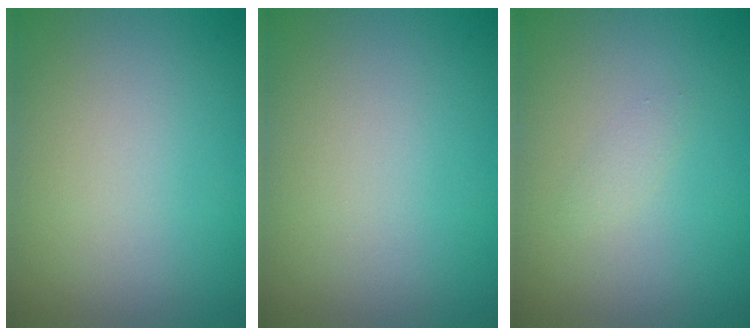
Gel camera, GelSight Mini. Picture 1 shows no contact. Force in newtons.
{"total": 0.0}
{"total": 0.7, "press": 0.7, "slide": 0.0}